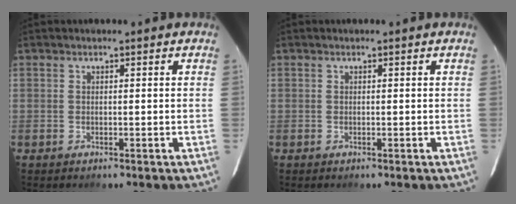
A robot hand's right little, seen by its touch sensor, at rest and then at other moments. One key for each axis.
{"total": 0.0}